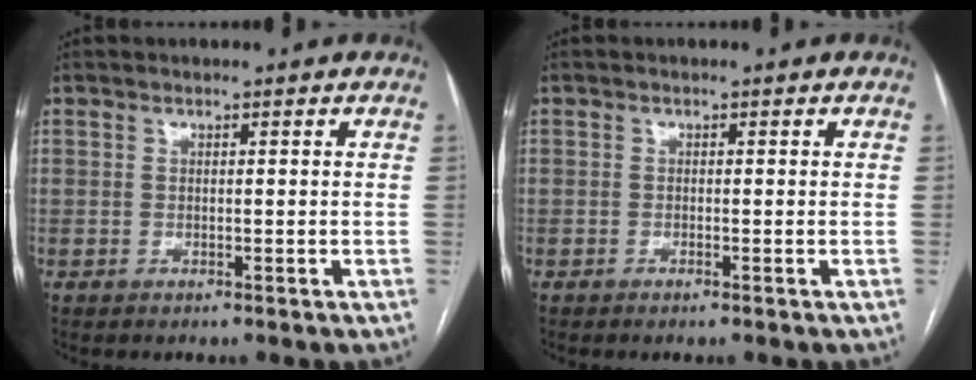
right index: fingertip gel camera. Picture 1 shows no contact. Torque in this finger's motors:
{"motor_torque": [0.09, 0.02, 0.03, -0.02]}